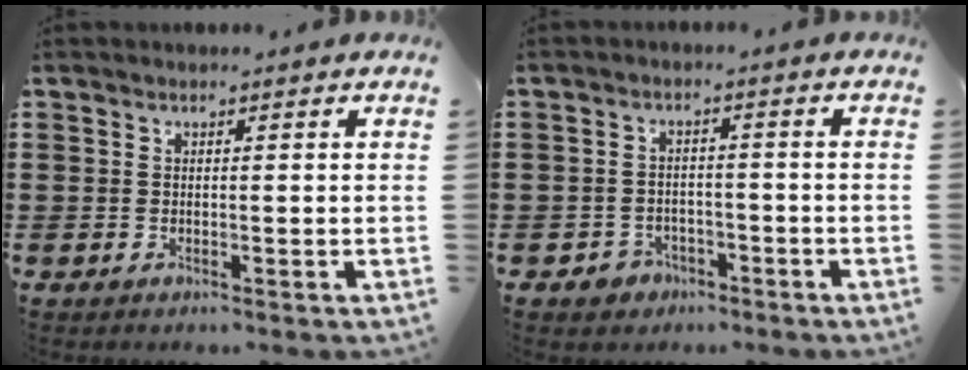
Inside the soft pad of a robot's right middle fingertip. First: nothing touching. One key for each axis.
{"total": 2.6, "fx": -2.1, "fy": 1.4, "fz": 0.2, "tx": -0.011, "ty": 0.003, "tz": -0.047}